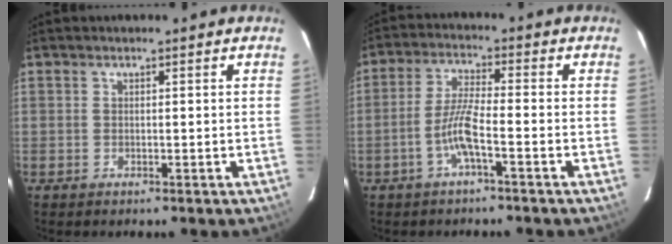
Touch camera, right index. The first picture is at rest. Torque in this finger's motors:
{"motor_torque": [0.61, -0.41, 0.42, 0.09]}